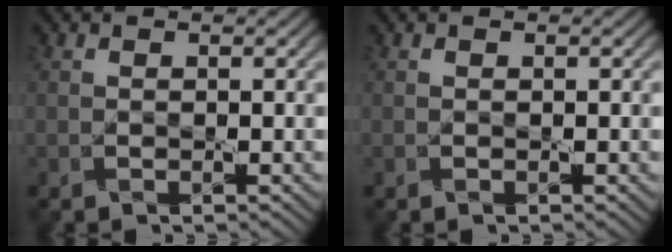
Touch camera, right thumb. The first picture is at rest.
{"total": 0.0}